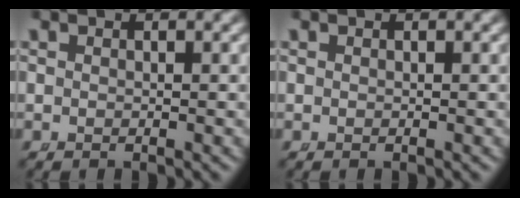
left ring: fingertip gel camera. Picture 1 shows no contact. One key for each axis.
{"total": 0.0}